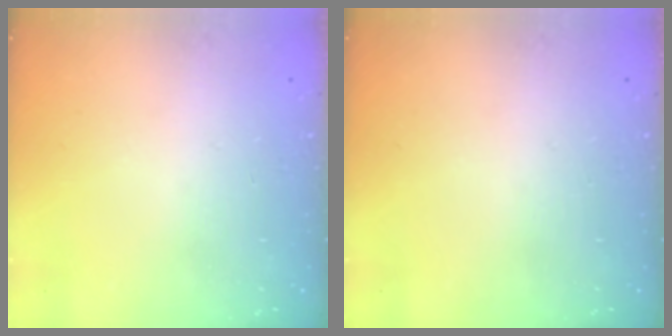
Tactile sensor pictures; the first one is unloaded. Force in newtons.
{"total": 0.0}